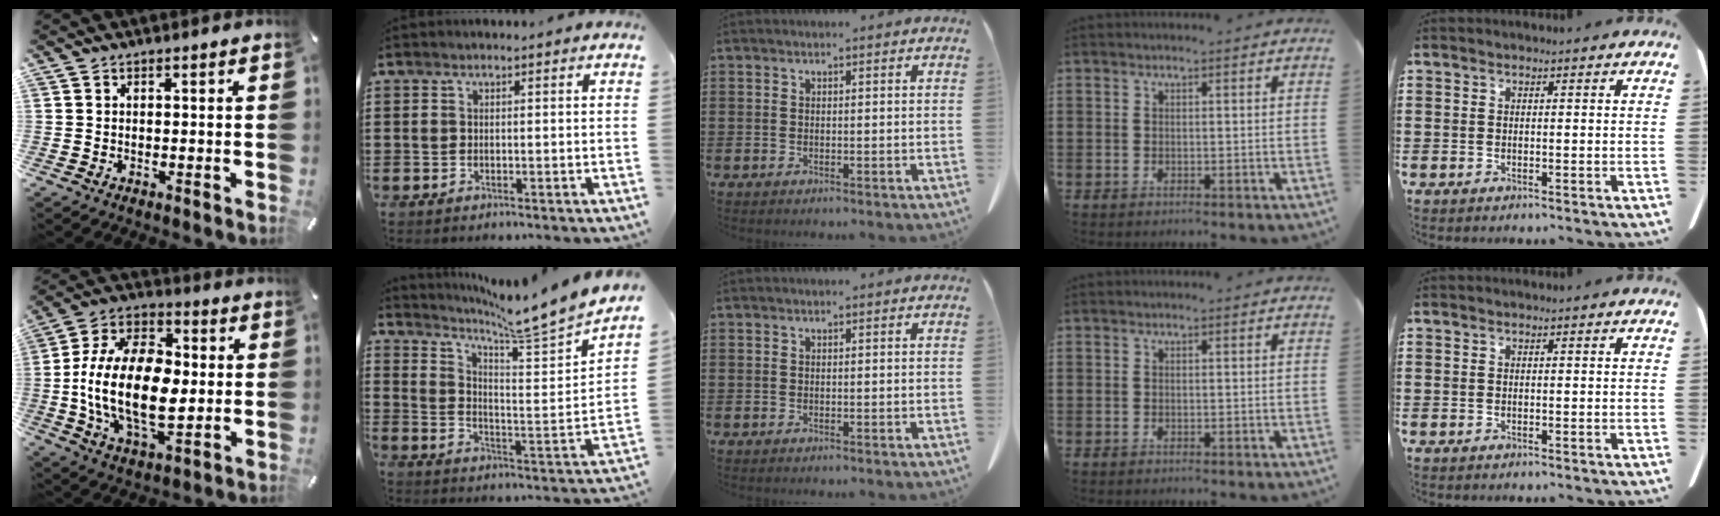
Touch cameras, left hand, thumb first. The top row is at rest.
{"thumb": {"total": 20.4, "force": [-1.6, 12.6, 16.0], "torque": [-0.340, 0.003, -0.030]}, "index": {"total": 7.3, "force": [6.6, -1.2, 3.0], "torque": [-0.071, -0.067, 0.098]}}